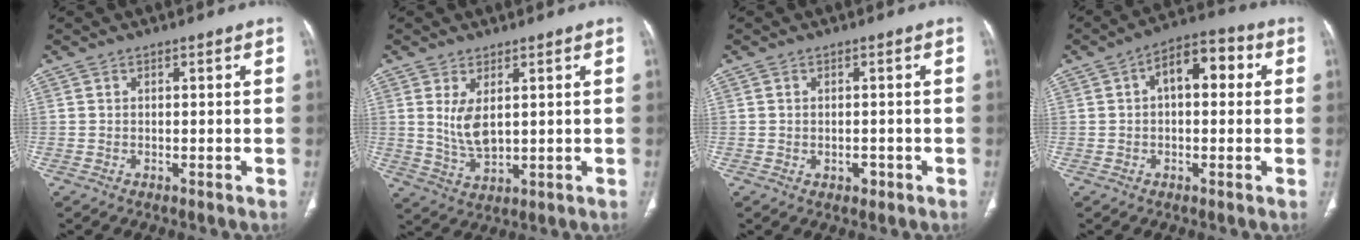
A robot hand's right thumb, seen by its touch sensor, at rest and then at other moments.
{"total": 5.8, "force": [1.5, 2.7, 4.9], "torque": [-0.092, -0.017, 0.043]}
{"total": 1.5, "force": [-0.5, 1.1, 0.9], "torque": [-0.008, 0.004, -0.004]}
{"total": 8.9, "force": [1.6, 4.9, 7.3], "torque": [-0.089, 0.030, 0.016]}